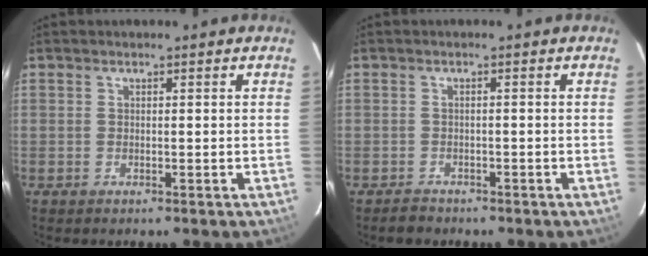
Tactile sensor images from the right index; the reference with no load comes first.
{"total": 2.3, "force": [-1.9, 1.3, 0.1], "torque": [-0.006, 0.007, -0.029]}